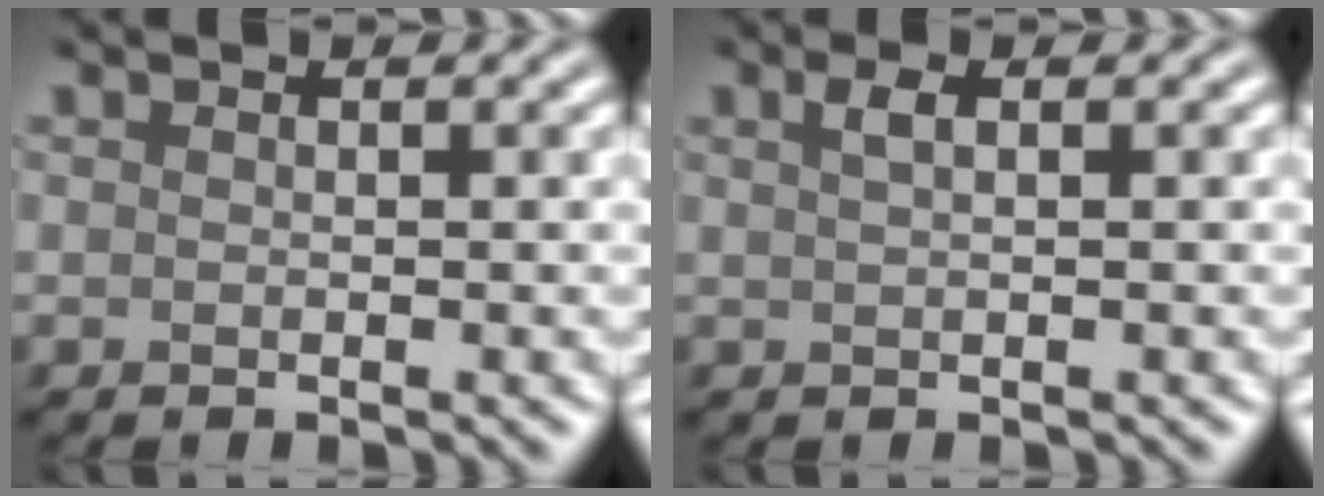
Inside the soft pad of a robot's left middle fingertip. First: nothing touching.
{"total": 1.4, "force": [0.5, 0.5, 1.2], "torque": [-0.023, 0.003, 0.011]}